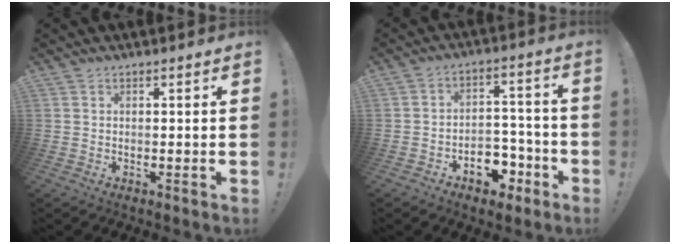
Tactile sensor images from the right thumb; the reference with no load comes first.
{"total": 9.3, "force": [-5.1, 6.7, 4.0], "torque": [-0.039, 0.051, -0.079]}